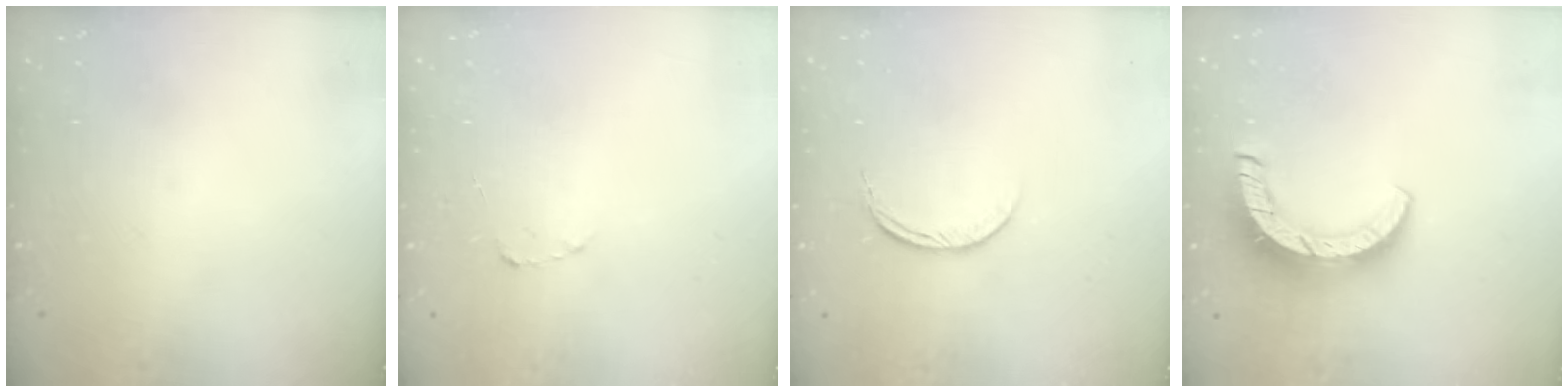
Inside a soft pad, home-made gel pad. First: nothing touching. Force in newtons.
{"total": 1.8, "press": 1.7, "slide": 0.3}
{"total": 4.9, "press": 4.9, "slide": 0.5}
{"total": 10.4, "press": 10.4, "slide": 1.1}